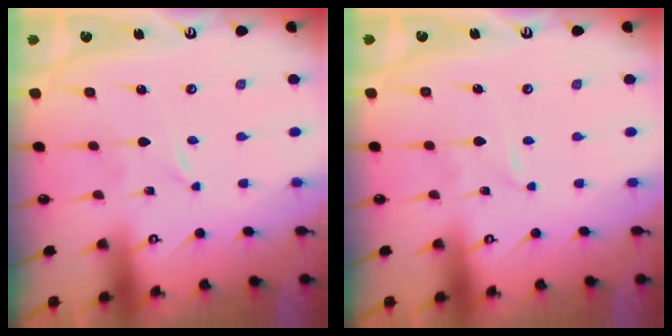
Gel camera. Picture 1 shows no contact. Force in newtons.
{"total": 0.0}